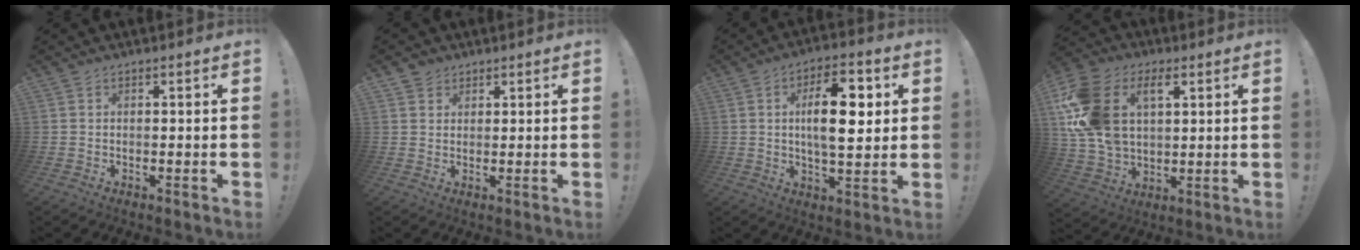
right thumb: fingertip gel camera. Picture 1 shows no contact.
{"total": 2.8, "force": [2.0, 2.0, 0.2], "torque": [0.001, -0.010, 0.035]}
{"total": 14.2, "force": [2.6, 6.1, 12.5], "torque": [-0.186, 0.001, 0.038]}
{"total": 19.0, "force": [6.6, 12.7, 12.4], "torque": [-0.241, -0.021, 0.121]}